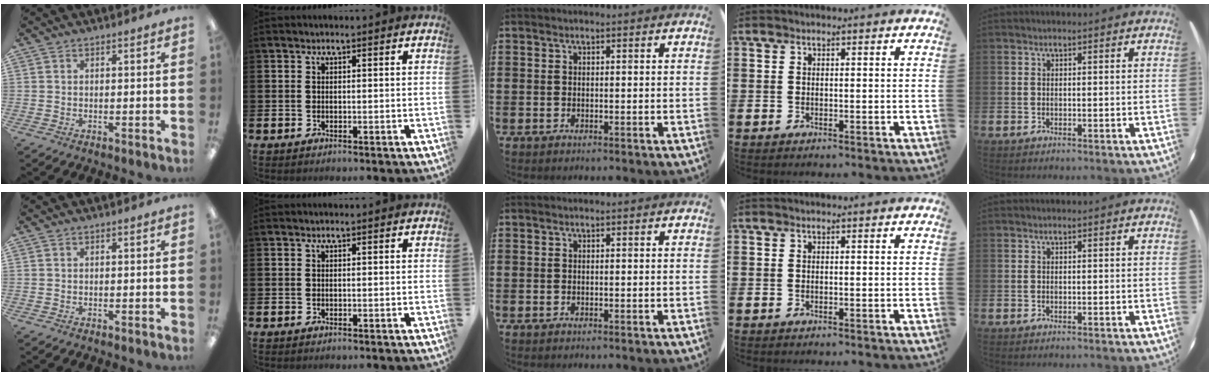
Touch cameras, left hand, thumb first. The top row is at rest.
{}